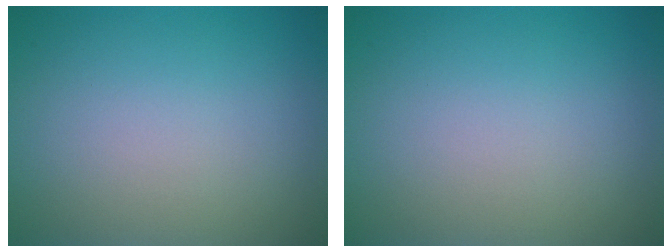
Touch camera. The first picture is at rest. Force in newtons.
{"total": 0.0}